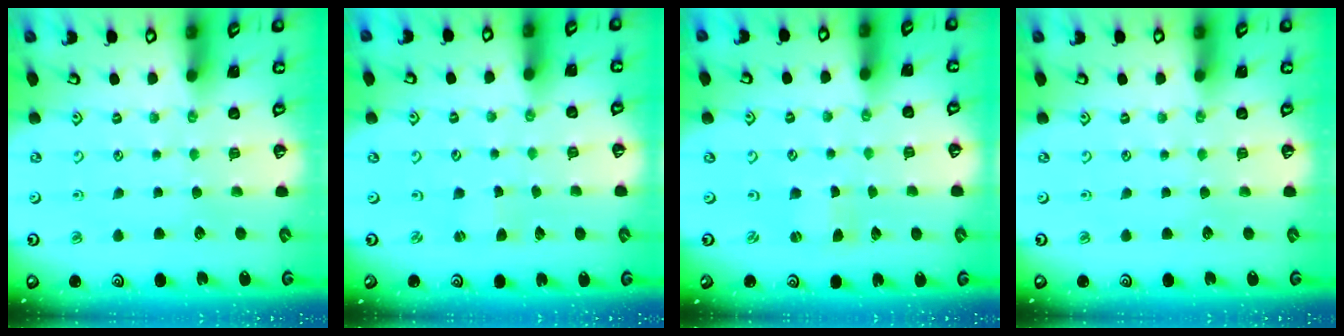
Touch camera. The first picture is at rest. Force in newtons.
{"total": 0.0}
{"total": 0.7, "press": 0.7, "slide": 0.2}
{"total": 0.0}